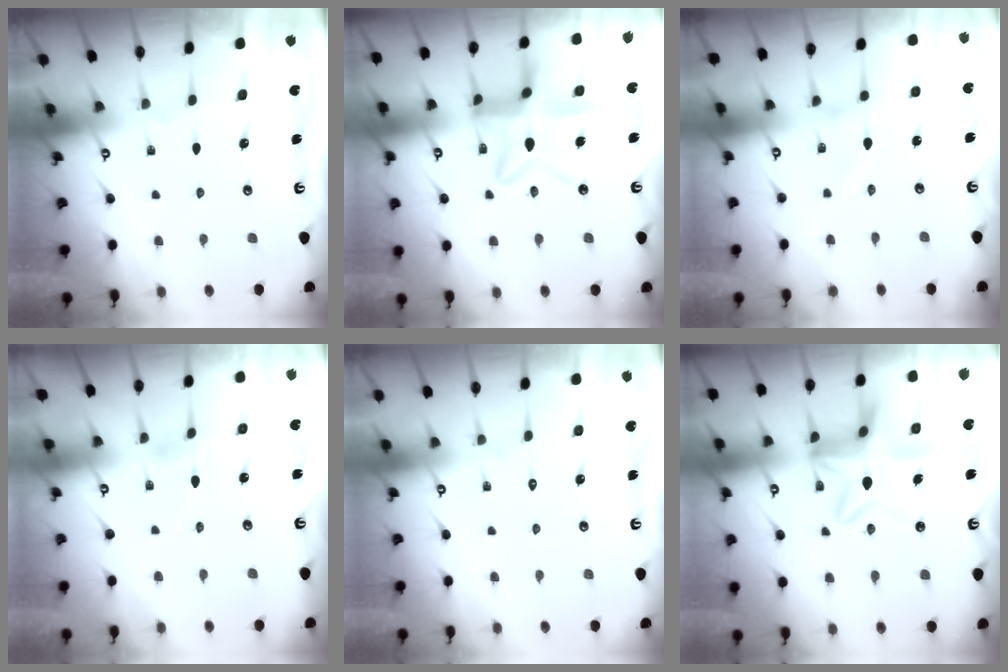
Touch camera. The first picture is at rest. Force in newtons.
{"total": 14.2, "press": 14.2, "slide": 1.2}
{"total": 1.0, "press": 1.0, "slide": 0.0}
{"total": 1.1, "press": 1.1, "slide": 0.1}
{"total": 1.7, "press": 1.7, "slide": 0.1}
{"total": 10.7, "press": 10.6, "slide": 1.1}